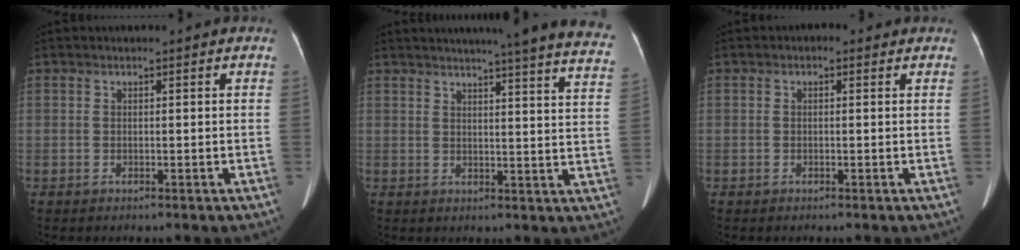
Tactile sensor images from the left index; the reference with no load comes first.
{"total": 23.8, "force": [21.3, 0.2, 10.6], "torque": [-0.145, -0.067, 0.235]}
{"total": 1.4, "force": [0.3, 1.2, 0.5], "torque": [-0.007, 0.014, -0.001]}